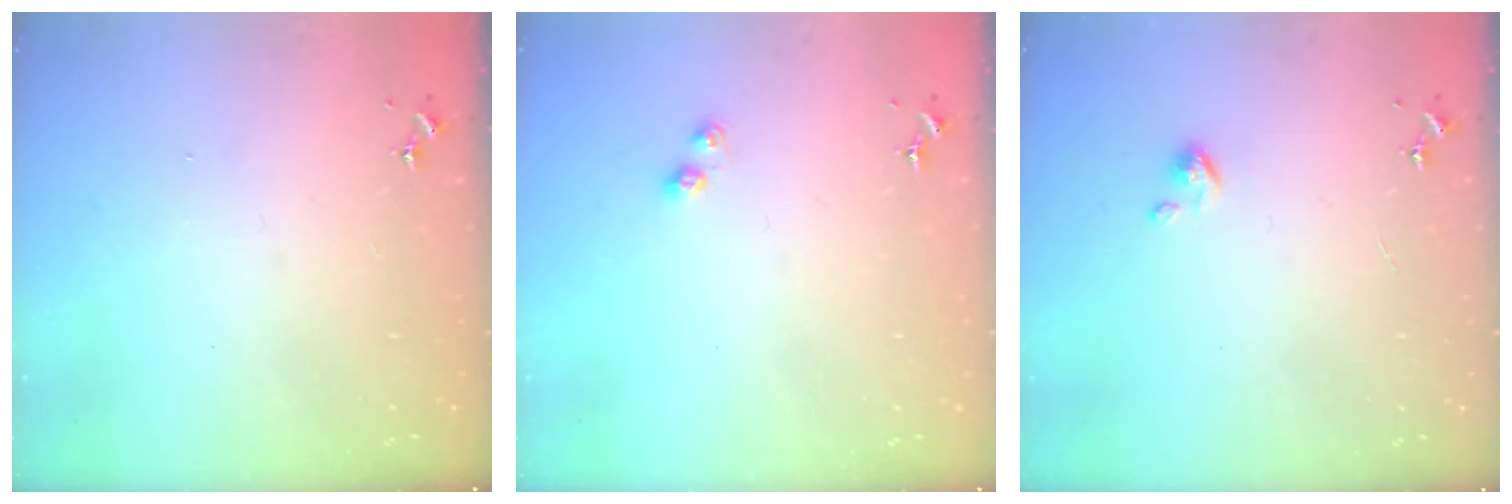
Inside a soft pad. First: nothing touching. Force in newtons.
{"total": 4.7, "press": 4.7, "slide": 0.3}
{"total": 3.5, "press": 3.5, "slide": 0.3}